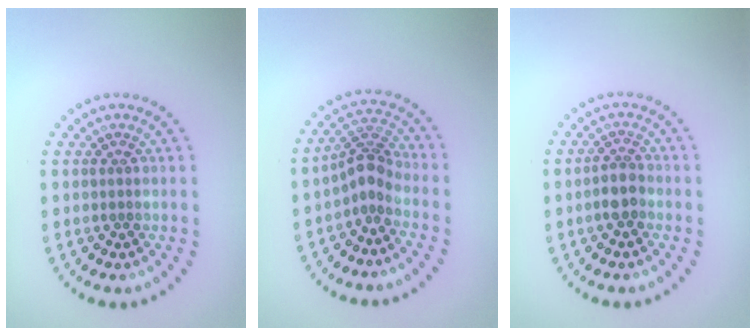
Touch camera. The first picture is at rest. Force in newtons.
{"total": 2.8, "press": 2.0, "slide": 2.0}
{"total": 2.1, "press": 1.8, "slide": 1.0}